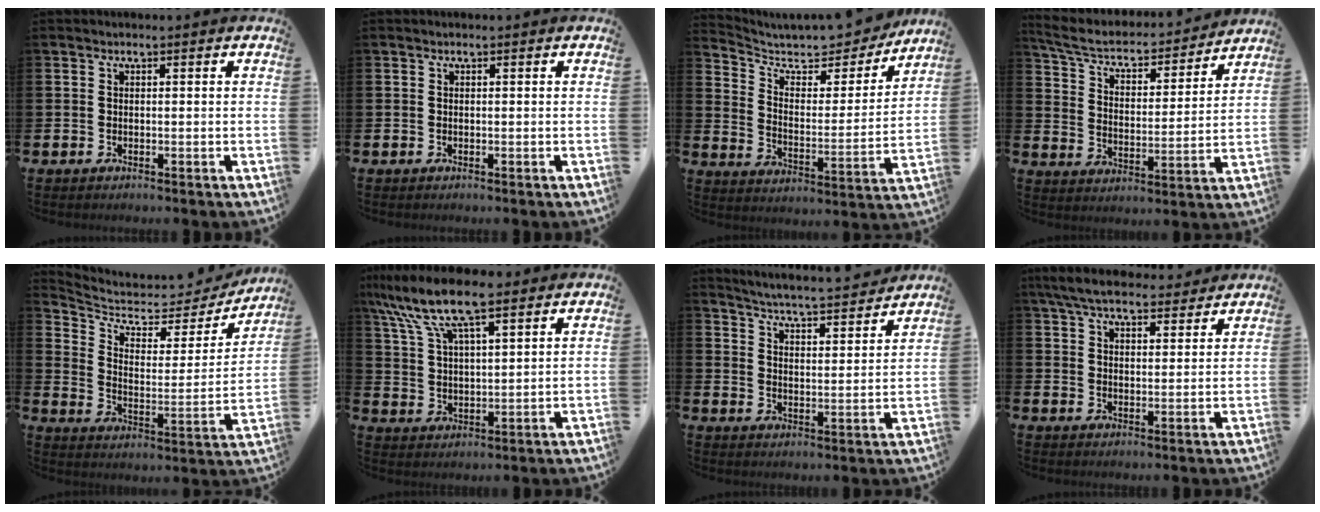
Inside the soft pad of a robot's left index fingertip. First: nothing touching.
{"total": 0.0}
{"total": 8.1, "force": [7.1, 2.7, 2.6], "torque": [-0.075, -0.053, 0.118]}
{"total": 5.9, "force": [5.3, 1.9, 2.0], "torque": [-0.070, -0.042, 0.084]}
{"total": 5.6, "force": [4.9, 2.4, 1.4], "torque": [-0.054, -0.046, 0.076]}
{"total": 10.9, "force": [8.5, 2.7, 6.2], "torque": [-0.142, -0.019, 0.152]}
{"total": 5.2, "force": [5.2, 0.0, 0.8], "torque": [-0.041, -0.045, 0.086]}
{"total": 6.5, "force": [6.0, 1.5, 1.9], "torque": [-0.054, -0.024, 0.108]}